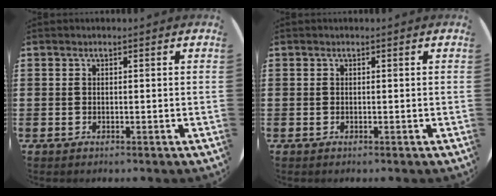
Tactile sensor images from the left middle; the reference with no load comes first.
{"total": 0.0}